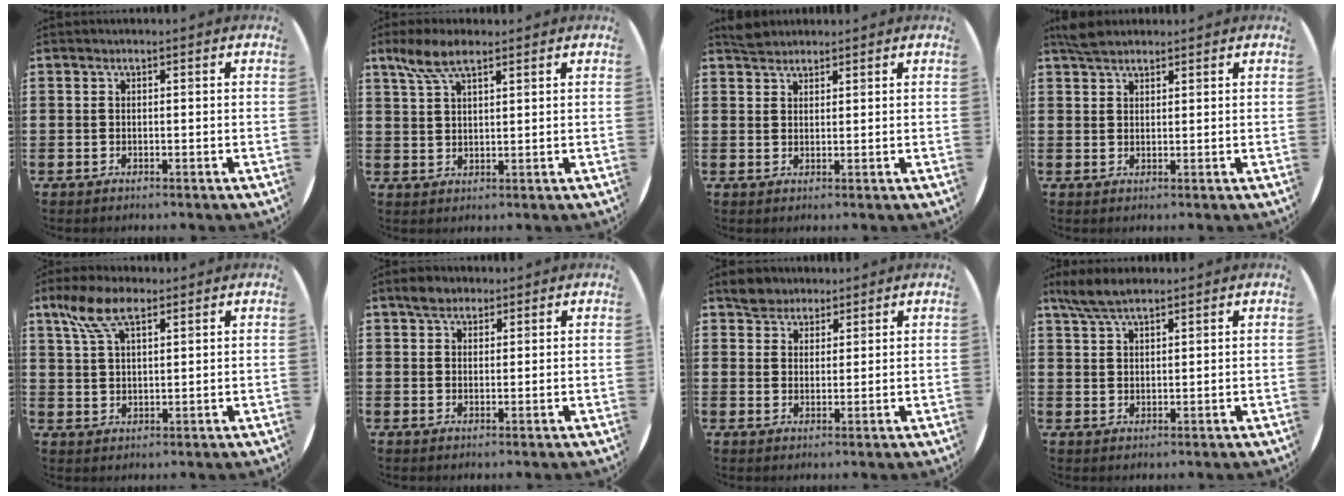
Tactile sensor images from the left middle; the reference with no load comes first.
{"total": 5.6, "force": [3.8, 1.9, 3.6], "torque": [-0.080, 0.005, 0.069]}
{"total": 2.1, "force": [2.0, 0.7, 0.1], "torque": [0.003, 0.002, 0.038]}
{"total": 2.6, "force": [2.4, 0.8, 0.8], "torque": [-0.012, 0.004, 0.043]}
{"total": 7.1, "force": [4.3, 3.0, 4.7], "torque": [-0.104, 0.005, 0.079]}
{"total": 2.6, "force": [2.2, 1.3, 0.6], "torque": [-0.007, 0.005, 0.040]}
{"total": 3.7, "force": [3.3, 1.7, -0.2], "torque": [0.001, 0.002, 0.063]}
{"total": 4.9, "force": [4.0, 1.2, 2.5], "torque": [-0.056, -0.001, 0.075]}